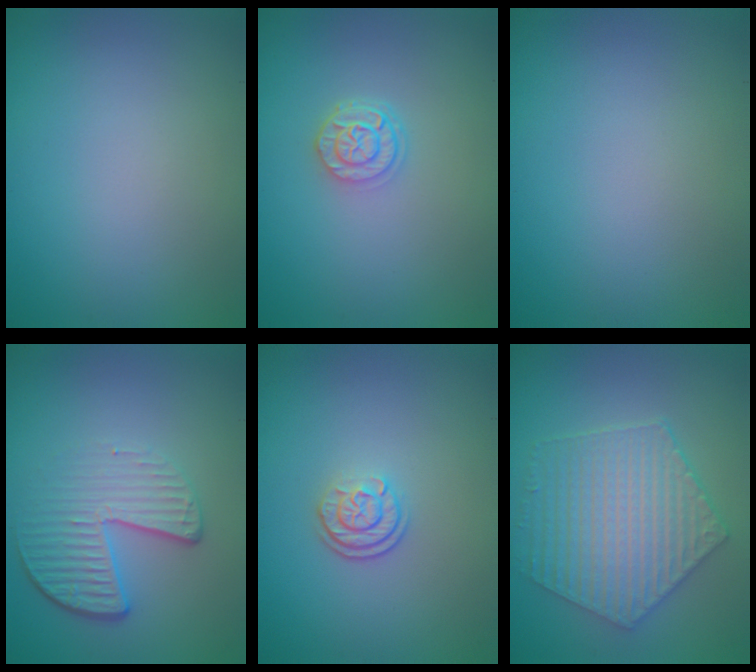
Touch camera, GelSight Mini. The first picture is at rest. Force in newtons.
{"total": 2.4, "press": 1.9, "slide": 1.5}
{"total": 0.0}
{"total": 4.5, "press": 3.0, "slide": 3.4}
{"total": 2.1, "press": 1.8, "slide": 1.2}
{"total": 5.8, "press": 4.7, "slide": 3.4}